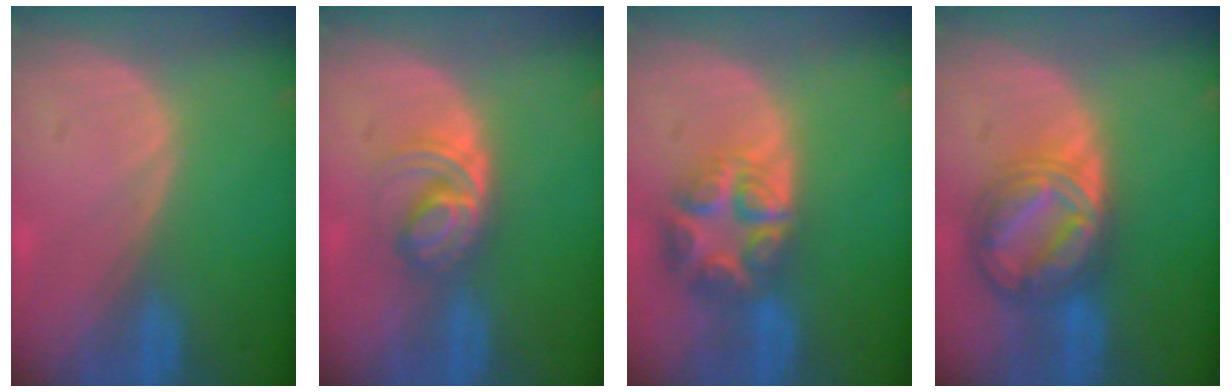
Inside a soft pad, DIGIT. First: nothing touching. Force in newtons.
{"total": 5.9, "press": 5.1, "slide": 3.0}
{"total": 8.2, "press": 7.2, "slide": 3.9}
{"total": 9.0, "press": 9.0, "slide": 0.7}